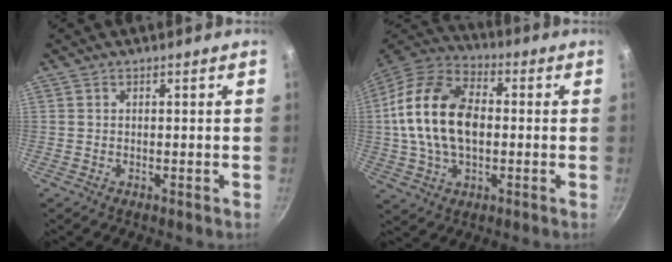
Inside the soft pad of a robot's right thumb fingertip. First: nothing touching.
{"total": 19.3, "force": [0.6, 12.2, 15.0], "torque": [-0.261, 0.028, -0.002]}